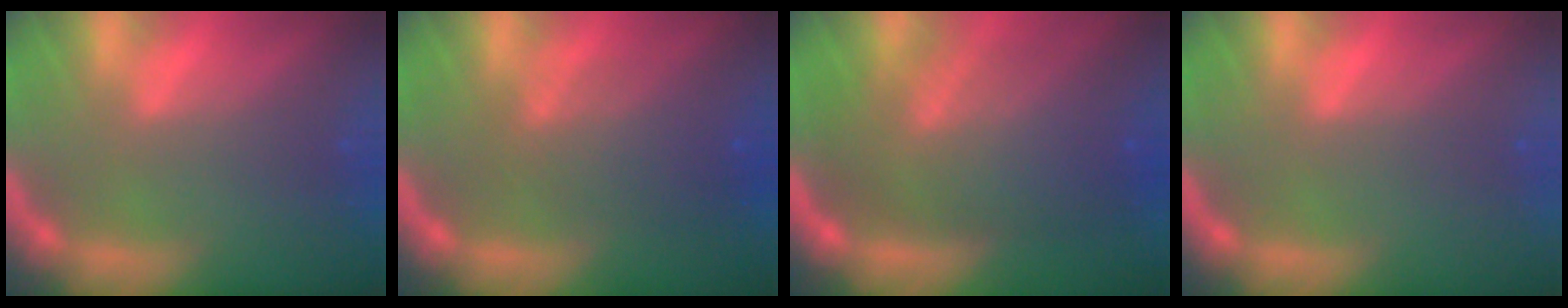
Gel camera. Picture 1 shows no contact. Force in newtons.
{"total": 5.1}
{"total": 9.5}
{"total": 0.0}